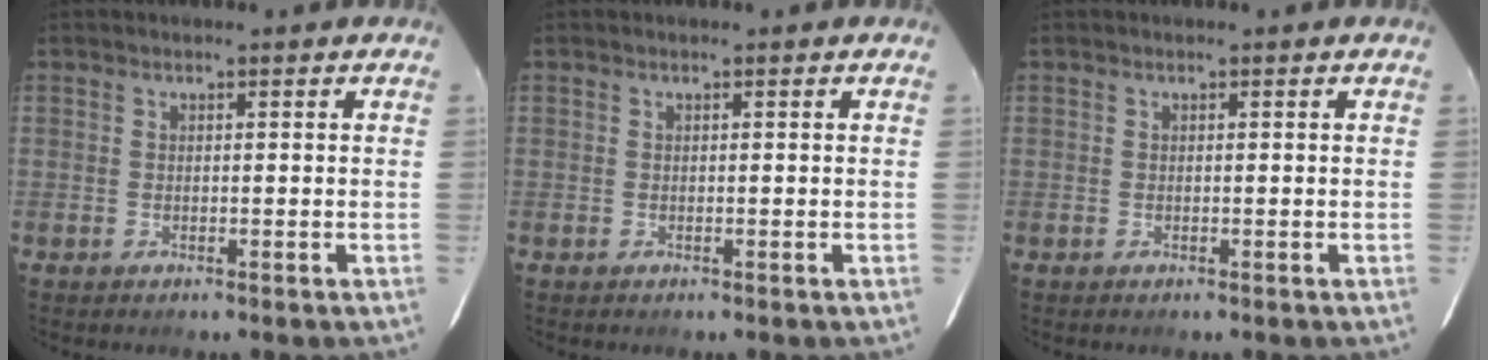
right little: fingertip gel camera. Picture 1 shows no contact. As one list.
[{"total": 0.0}, {"total": 0.0}]